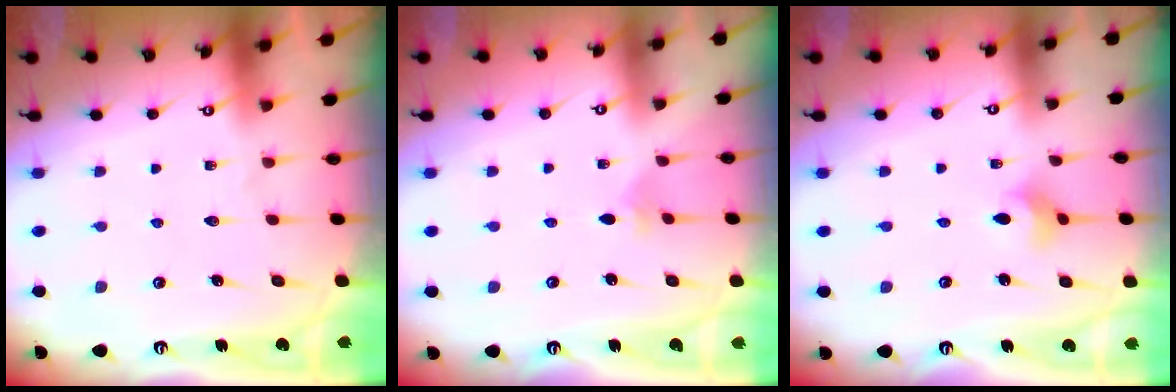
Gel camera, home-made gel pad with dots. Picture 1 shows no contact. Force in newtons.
{"total": 2.4, "press": 2.4, "slide": 0.5}
{"total": 3.7, "press": 3.6, "slide": 0.7}